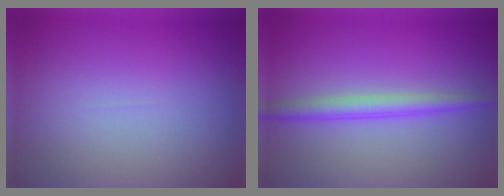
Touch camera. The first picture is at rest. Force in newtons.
{"total": 2.6, "press": 2.6, "slide": 0.0}